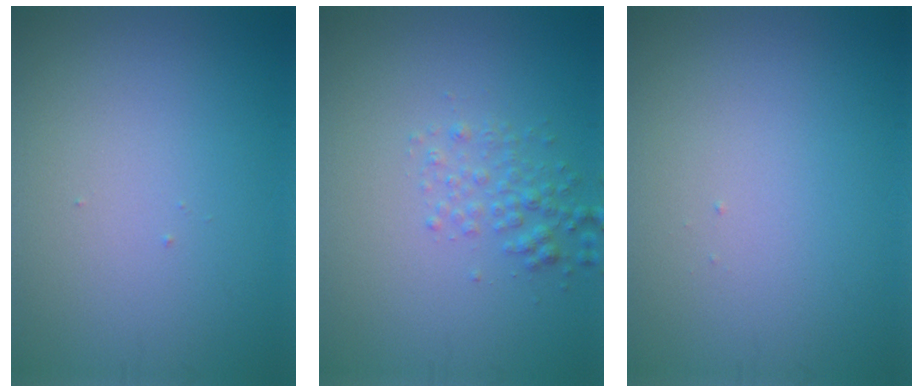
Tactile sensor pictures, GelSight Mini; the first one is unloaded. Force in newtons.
{"total": 2.0, "press": 2.0, "slide": 0.1}
{"total": 0.0}